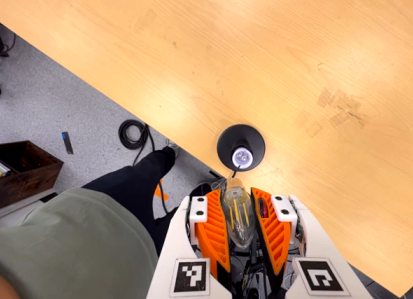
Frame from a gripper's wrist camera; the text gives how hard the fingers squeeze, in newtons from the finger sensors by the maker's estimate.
{"total": 20.6, "left": 22.3, "right": 18.9}